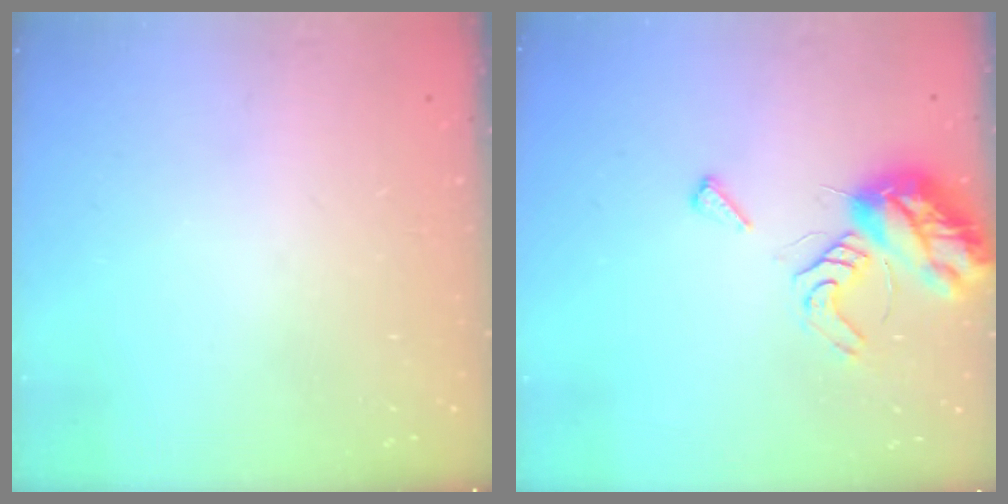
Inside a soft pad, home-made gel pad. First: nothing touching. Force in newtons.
{"total": 9.2, "press": 9.1, "slide": 1.1}